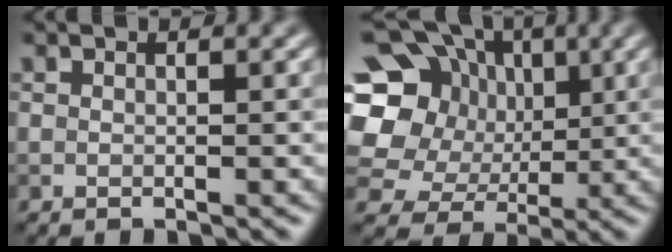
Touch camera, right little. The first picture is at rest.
{"total": 14.8, "force": [2.7, 12.9, 6.7], "torque": [-0.160, 0.042, 0.029]}